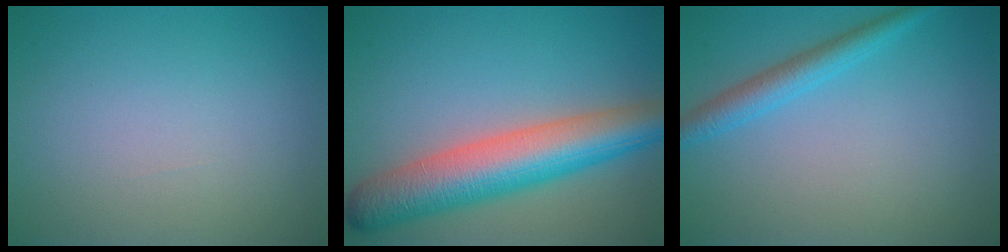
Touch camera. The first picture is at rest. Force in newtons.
{"total": 8.7, "press": 8.7, "slide": 0.3}
{"total": 2.8, "press": 2.7, "slide": 0.2}